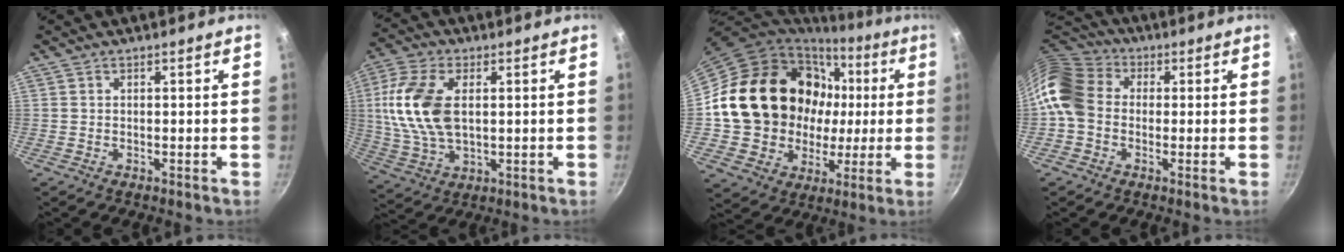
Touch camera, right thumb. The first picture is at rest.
{"total": 14.7, "force": [2.2, 8.4, 11.9], "torque": [-0.236, 0.000, 0.041]}
{"total": 23.1, "force": [3.0, 19.1, 12.6], "torque": [-0.190, 0.034, 0.071]}
{"total": 11.3, "force": [-0.3, 9.2, 6.6], "torque": [-0.109, 0.022, -0.029]}